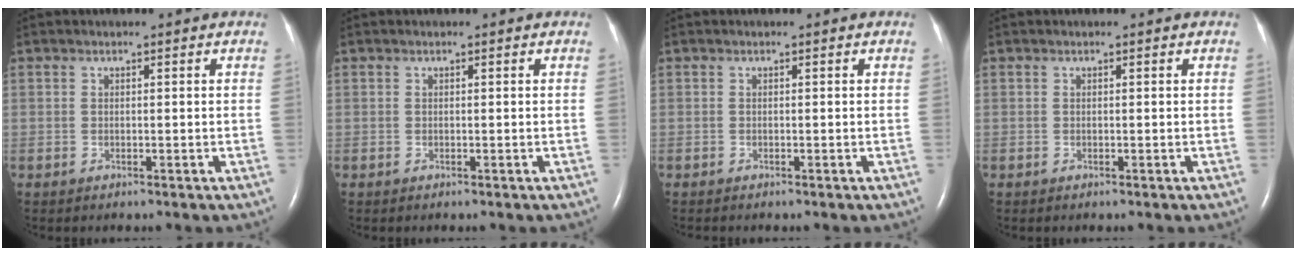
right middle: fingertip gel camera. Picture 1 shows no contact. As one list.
[{"total": 0.0}, {"total": 0.0}, {"total": 0.0}]